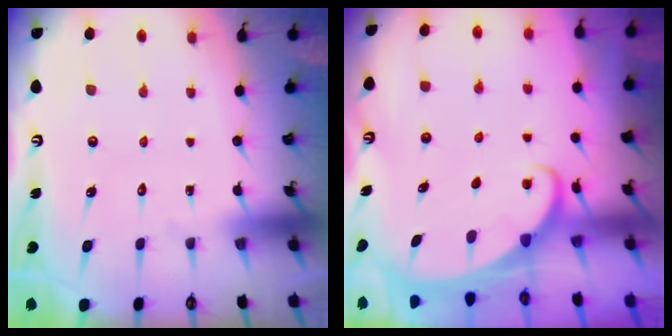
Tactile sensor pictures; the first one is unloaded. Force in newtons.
{"total": 1.9, "press": 1.9, "slide": 0.3}